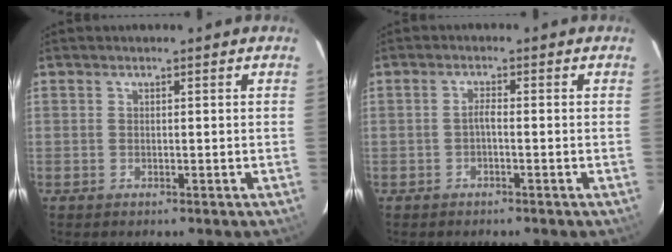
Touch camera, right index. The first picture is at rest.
{"total": 1.3, "force": [-0.7, 0.2, 1.1], "torque": [-0.021, 0.005, -0.015]}